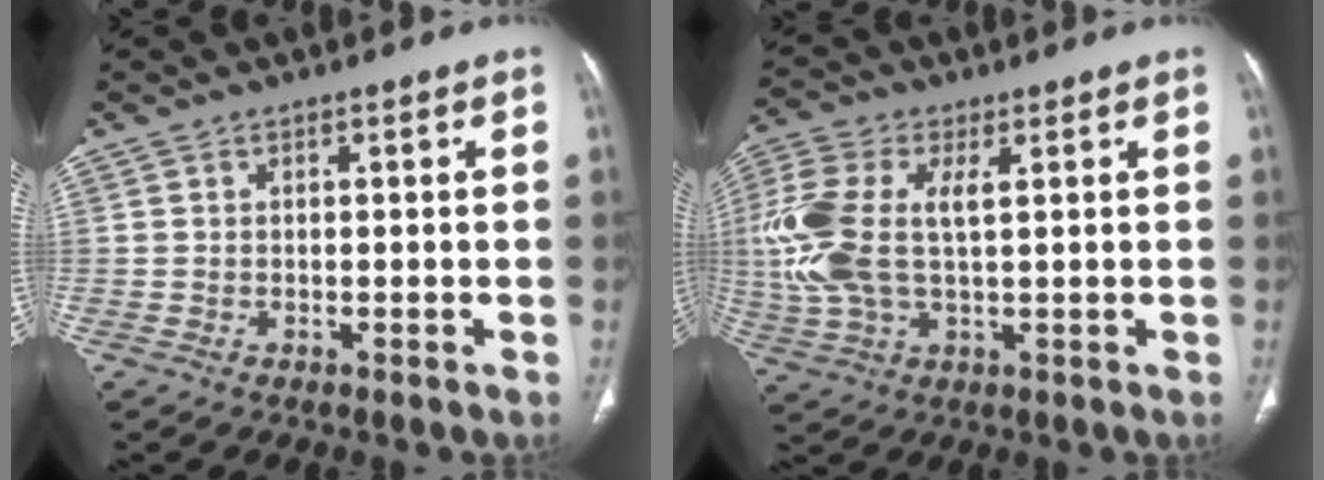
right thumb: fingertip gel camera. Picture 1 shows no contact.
{"total": 13.2, "force": [2.1, 6.7, 11.2], "torque": [-0.280, 0.012, 0.044]}